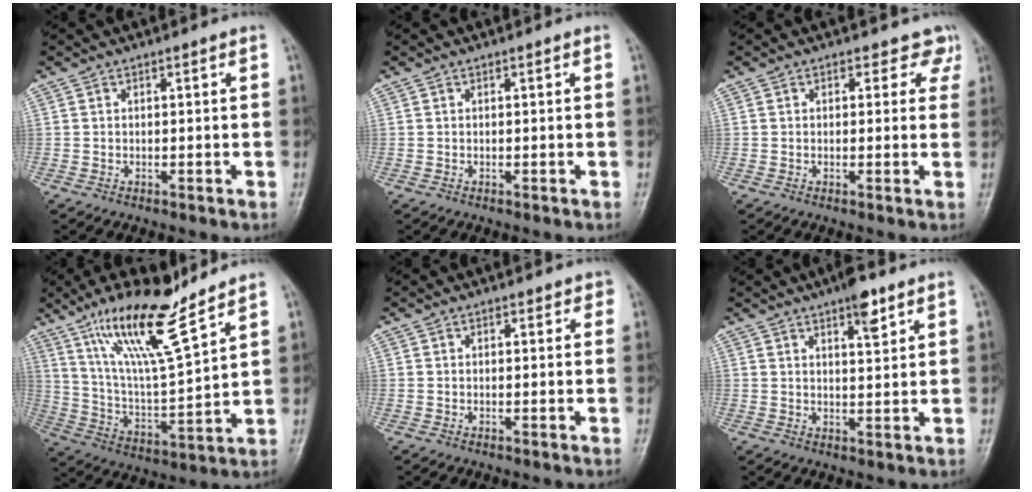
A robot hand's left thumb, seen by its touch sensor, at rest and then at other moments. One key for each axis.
{"total": 0.0}
{"total": 3.4, "fx": 2.2, "fy": 2.4, "fz": 0.6, "tx": 0.027, "ty": -0.010, "tz": 0.009}
{"total": 17.4, "fx": 11.9, "fy": 3.2, "fz": 12.3, "tx": -0.208, "ty": -0.063, "tz": 0.227}
{"total": 1.4, "fx": 0.7, "fy": 1.0, "fz": 0.7, "tx": 0.006, "ty": 0.001, "tz": 0.003}
{"total": 5.4, "fx": 3.4, "fy": 1.6, "fz": 4.0, "tx": -0.049, "ty": -0.017, "tz": 0.048}